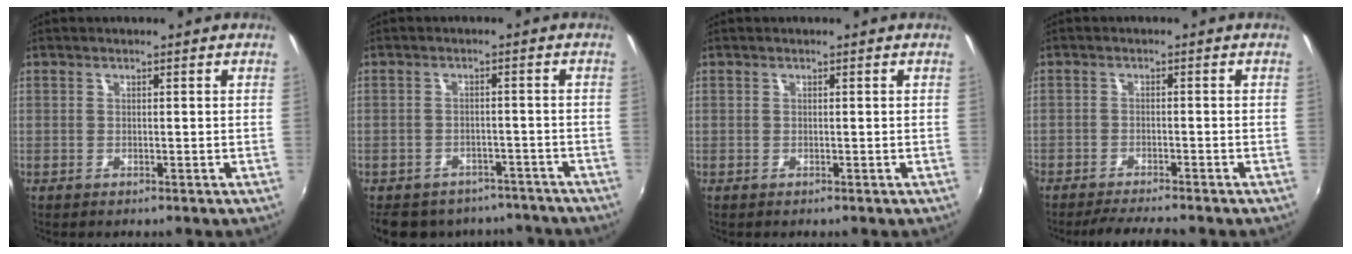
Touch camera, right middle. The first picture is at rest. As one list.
[{"total": 14.7, "force": [-11.9, 7.1, 5.0], "torque": [-0.112, 0.006, -0.147]}, {"total": 0.0}, {"total": 5.5, "force": [-5.0, 0.2, 2.2], "torque": [-0.058, -0.006, -0.082]}]